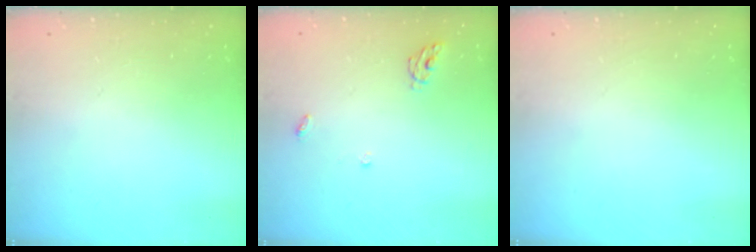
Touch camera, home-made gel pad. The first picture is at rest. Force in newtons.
{"total": 4.9, "press": 4.9, "slide": 0.4}
{"total": 0.0}